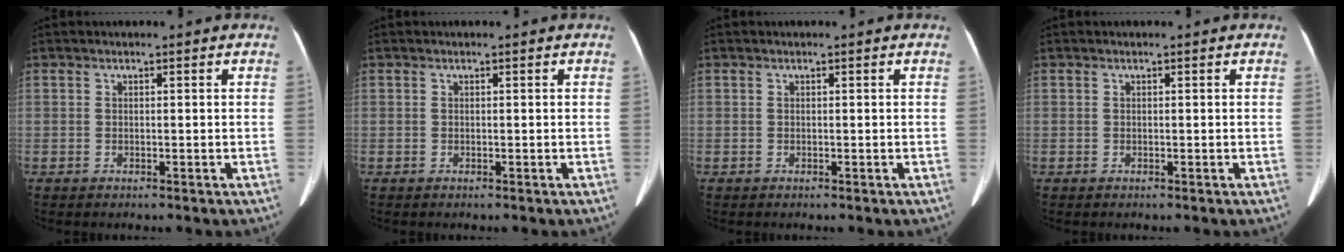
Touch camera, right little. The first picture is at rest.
{"total": 0.0}
{"total": 0.0}
{"total": 0.0}